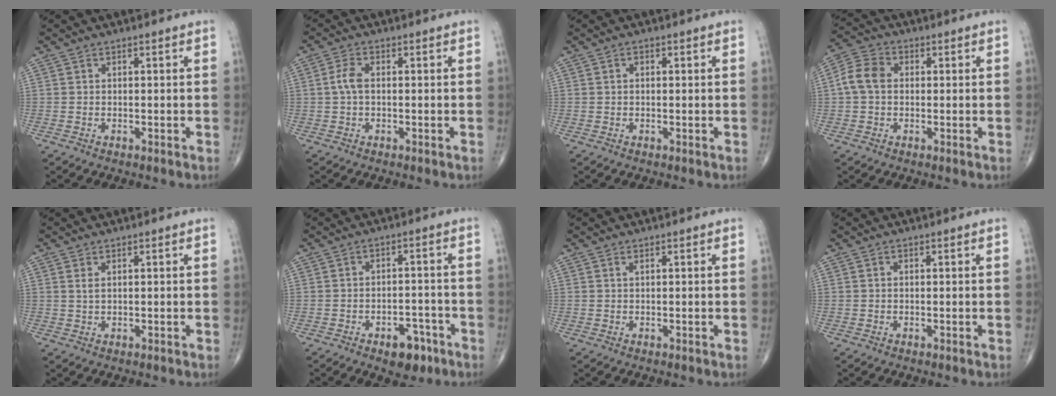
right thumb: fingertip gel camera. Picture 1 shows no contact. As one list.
[{"total": 2.9, "force": [0.0, 1.5, 2.5], "torque": [-0.059, 0.007, -0.003]}, {"total": 0.8, "force": [0.2, 0.5, 0.6], "torque": [-0.009, 0.004, 0.001]}, {"total": 6.1, "force": [0.3, 4.7, 4.0], "torque": [-0.077, 0.018, -0.004]}, {"total": 1.2, "force": [0.5, 0.5, 0.9], "torque": [-0.020, 0.003, 0.014]}, {"total": 6.6, "force": [-3.8, 3.7, 4.0], "torque": [-0.033, 0.027, -0.050]}, {"total": 0.0}, {"total": 0.0}]